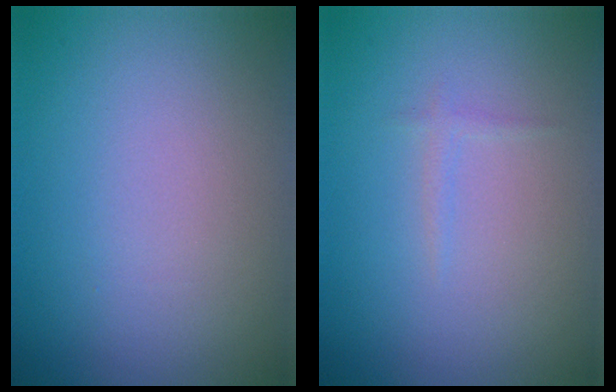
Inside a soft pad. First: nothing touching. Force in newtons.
{"total": 0.6, "press": 0.6, "slide": 0.0}